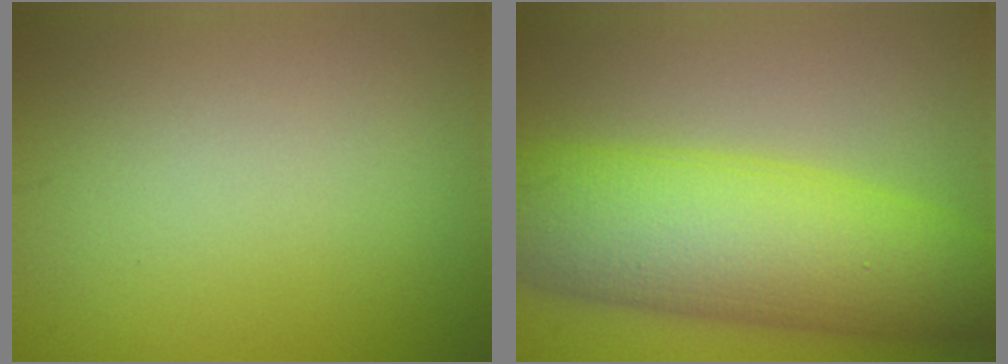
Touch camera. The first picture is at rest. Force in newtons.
{"total": 11.9, "press": 11.9, "slide": 0.0}